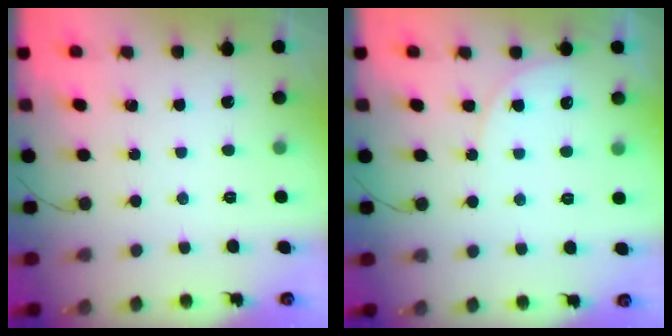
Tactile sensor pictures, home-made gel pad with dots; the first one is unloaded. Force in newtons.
{"total": 5.4, "press": 5.3, "slide": 0.8}